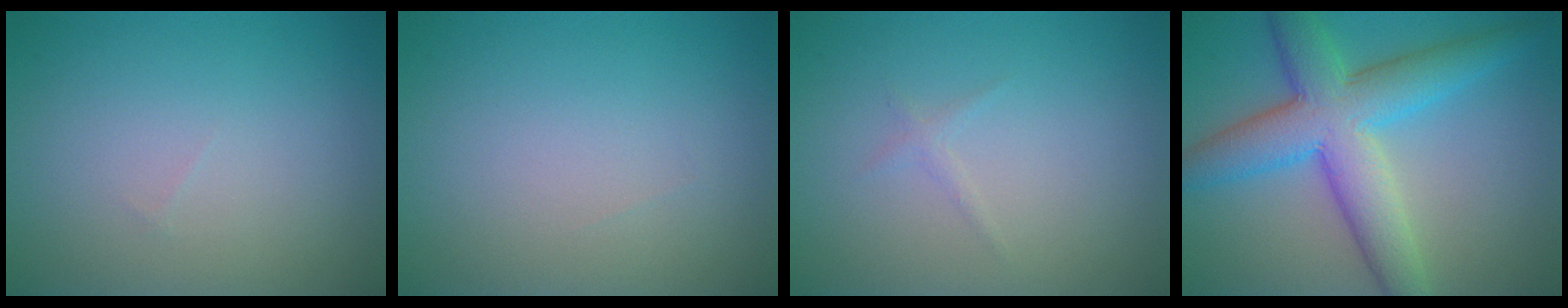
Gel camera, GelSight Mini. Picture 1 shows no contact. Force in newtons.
{"total": 0.0}
{"total": 0.6, "press": 0.6, "slide": 0.1}
{"total": 8.2, "press": 8.2, "slide": 0.1}